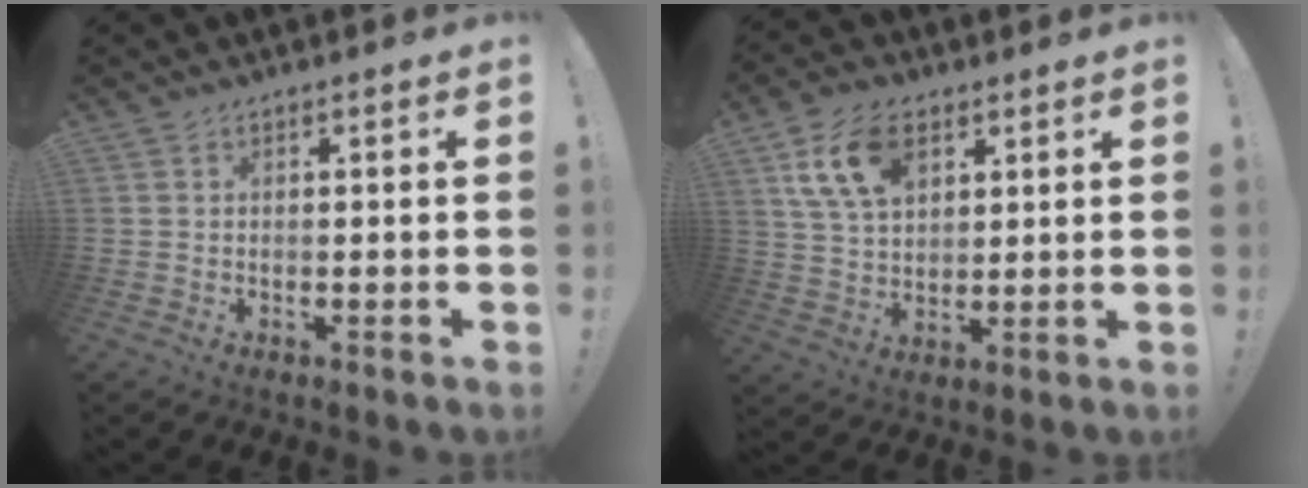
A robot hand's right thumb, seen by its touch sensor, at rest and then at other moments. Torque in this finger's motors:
{"motor_torque": [0.40, 0.43, 0.10, 0.05, 0.07]}